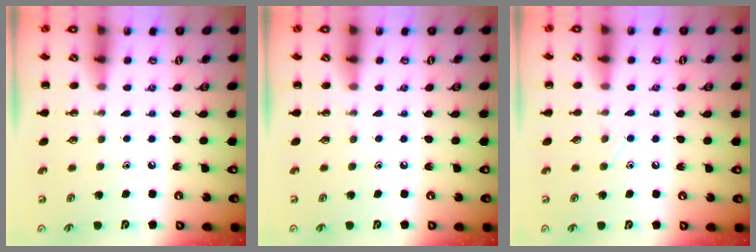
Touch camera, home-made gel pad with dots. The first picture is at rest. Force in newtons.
{"total": 0.0}
{"total": 2.4, "press": 2.3, "slide": 0.7}